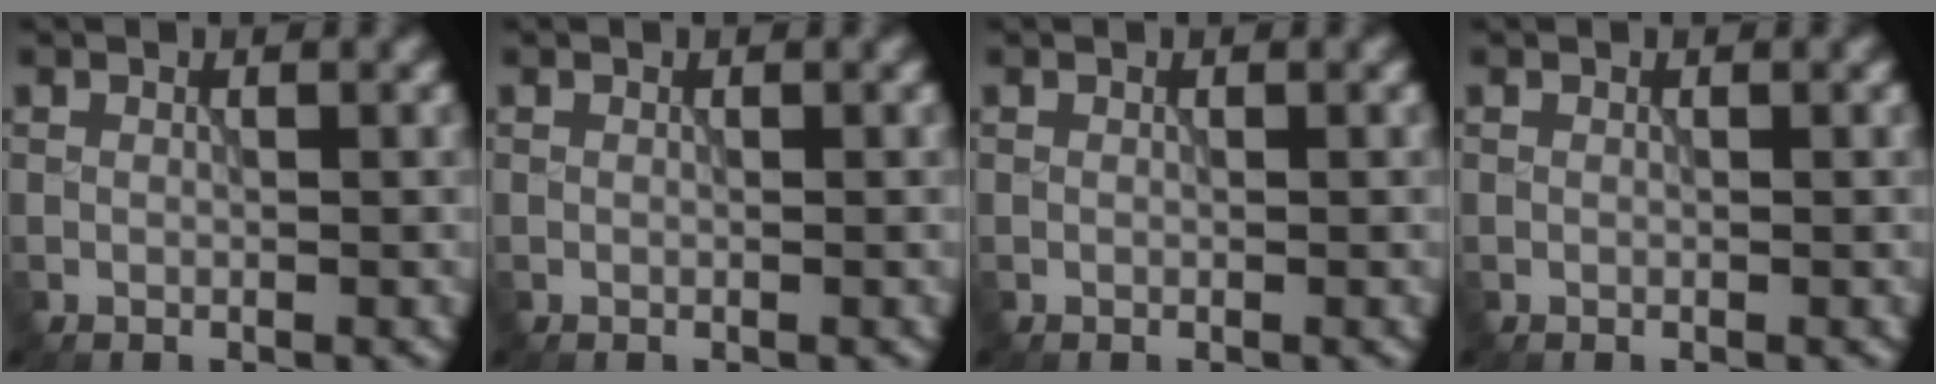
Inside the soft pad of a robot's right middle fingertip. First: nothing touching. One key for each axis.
{"total": 0.0}
{"total": 0.0}
{"total": 0.0}